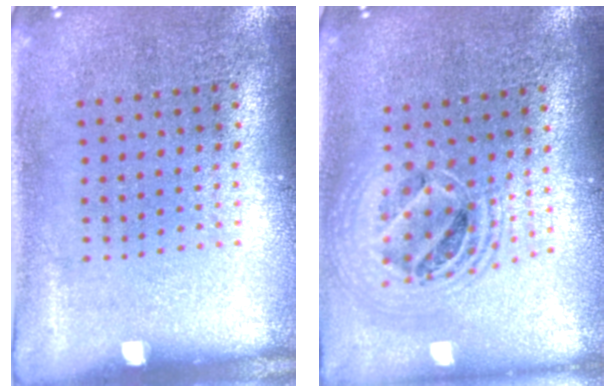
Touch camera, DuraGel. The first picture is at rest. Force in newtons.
{"total": 2.1, "press": 1.7, "slide": 1.3}